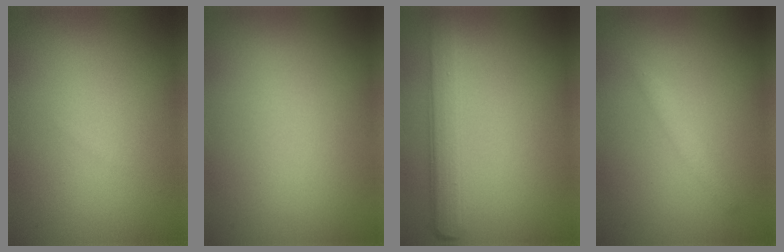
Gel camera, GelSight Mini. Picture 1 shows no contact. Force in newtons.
{"total": 0.0}
{"total": 3.6, "press": 3.6, "slide": 0.3}
{"total": 1.3, "press": 1.3, "slide": 0.0}